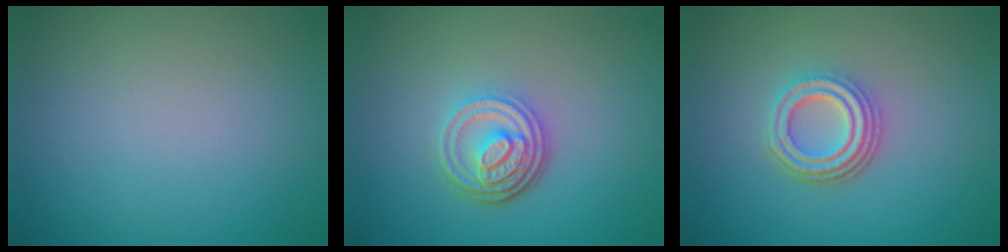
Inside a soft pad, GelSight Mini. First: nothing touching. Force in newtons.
{"total": 4.7, "press": 3.4, "slide": 3.2}
{"total": 4.3, "press": 3.2, "slide": 2.9}